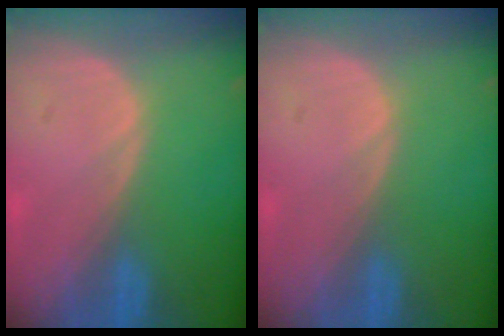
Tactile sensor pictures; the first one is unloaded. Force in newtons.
{"total": 0.0}